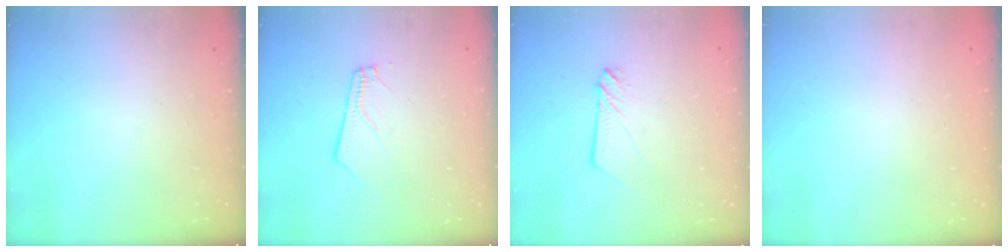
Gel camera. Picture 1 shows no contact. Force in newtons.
{"total": 4.9, "press": 4.9, "slide": 0.7}
{"total": 3.3, "press": 3.2, "slide": 0.5}
{"total": 0.0}